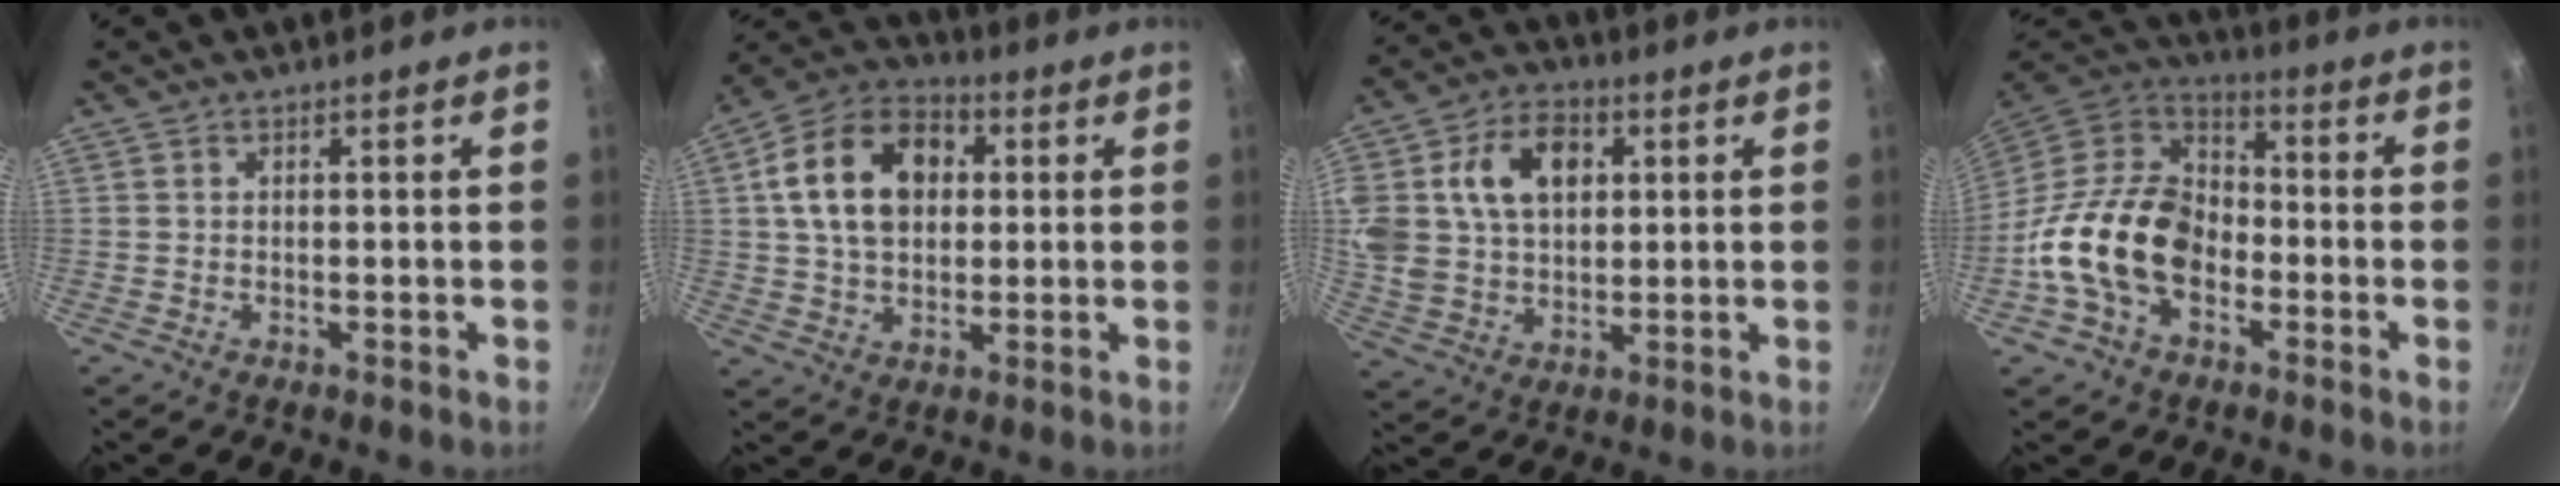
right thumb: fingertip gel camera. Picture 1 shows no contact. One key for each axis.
{"total": 16.0, "fx": 3.1, "fy": 11.4, "fz": 10.8, "tx": -0.161, "ty": 0.020, "tz": 0.040}
{"total": 19.4, "fx": 5.1, "fy": 14.1, "fz": 12.2, "tx": -0.238, "ty": 0.019, "tz": 0.092}
{"total": 19.0, "fx": -5.1, "fy": 13.1, "fz": 12.8, "tx": -0.198, "ty": 0.046, "tz": -0.115}